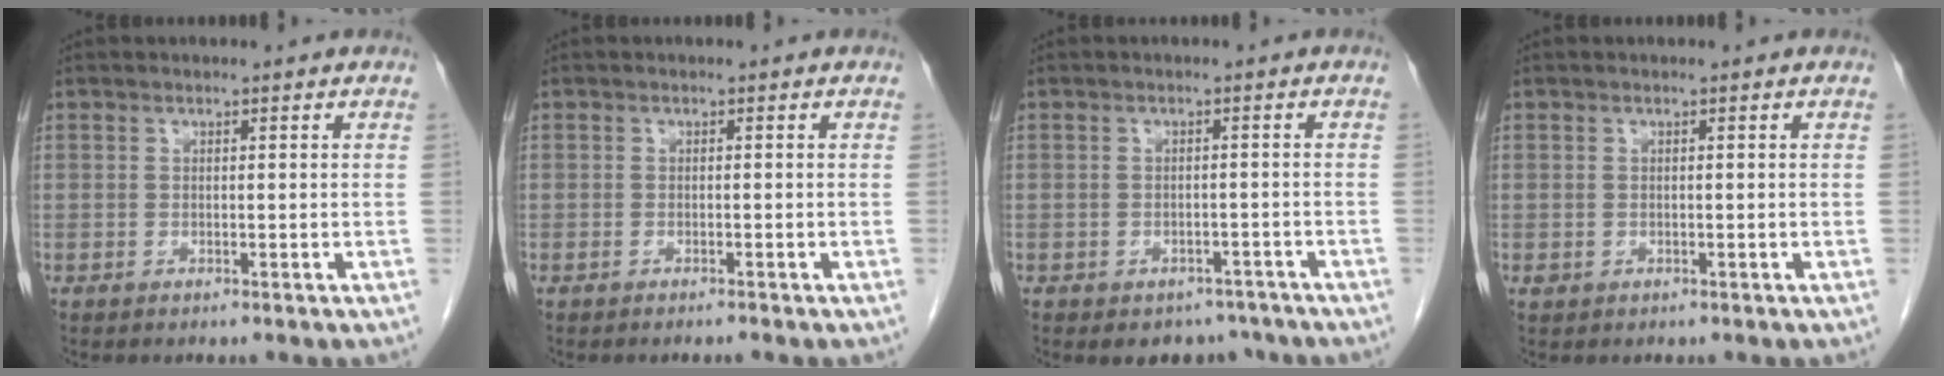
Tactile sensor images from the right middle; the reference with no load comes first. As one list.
[{"total": 0.6, "force": [-0.6, -0.1, 0.3], "torque": [-0.009, -0.001, -0.010]}, {"total": 4.8, "force": [-3.8, 2.8, 0.7], "torque": [0.009, 0.011, -0.045]}, {"total": 0.7, "force": [-0.2, 0.7, 0.3], "torque": [-0.007, 0.001, 0.001]}]